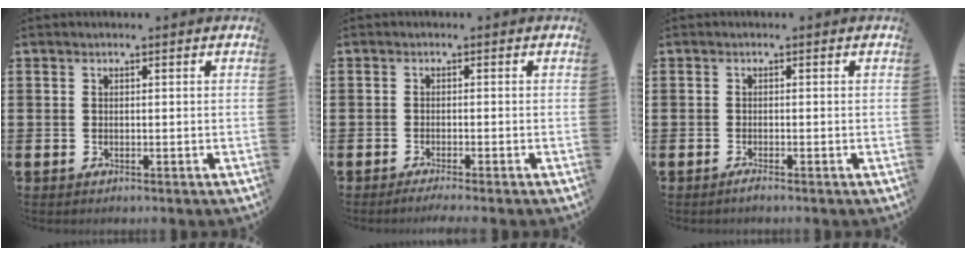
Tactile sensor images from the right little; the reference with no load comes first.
{"total": 1.0, "force": [-0.8, -0.1, 0.6], "torque": [-0.008, -0.003, -0.015]}
{"total": 0.7, "force": [-0.5, 0.0, 0.5], "torque": [-0.008, -0.005, -0.008]}